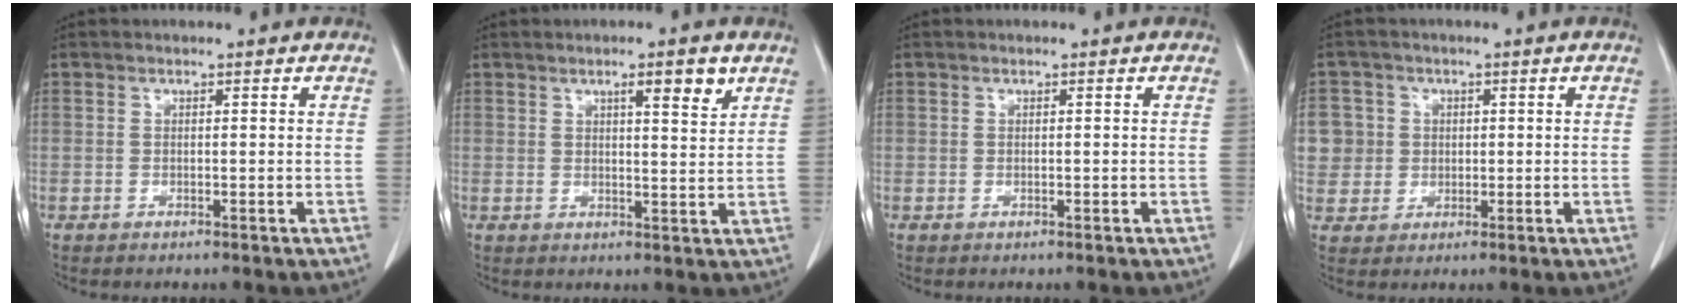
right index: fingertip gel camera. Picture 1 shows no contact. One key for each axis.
{"total": 5.0, "fx": 2.9, "fy": 0.8, "fz": 4.0, "tx": -0.062, "ty": -0.004, "tz": 0.043}
{"total": 0.0}
{"total": 11.6, "fx": 1.4, "fy": 11.1, "fz": 2.9, "tx": -0.107, "ty": 0.043, "tz": 0.048}